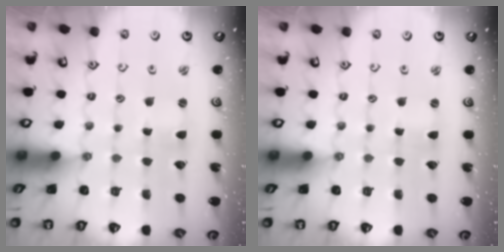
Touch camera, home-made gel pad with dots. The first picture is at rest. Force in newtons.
{"total": 0.0}